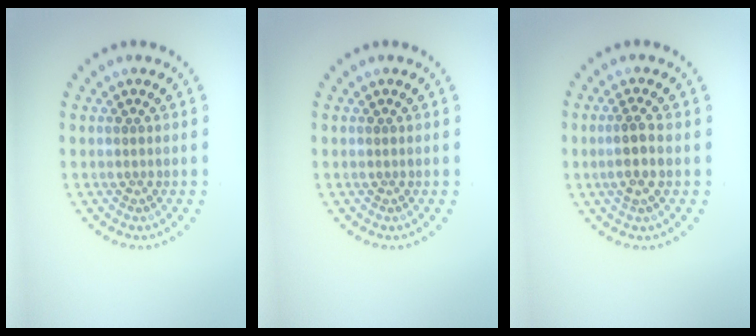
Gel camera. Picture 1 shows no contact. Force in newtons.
{"total": 0.0}
{"total": 2.3, "press": 2.1, "slide": 0.9}